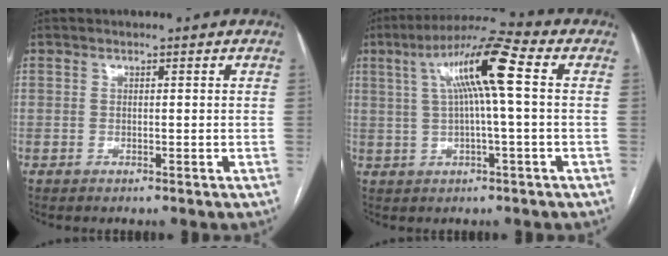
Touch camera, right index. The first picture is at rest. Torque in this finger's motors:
{"motor_torque": [0.88, -0.15, 0.42, 0.10]}